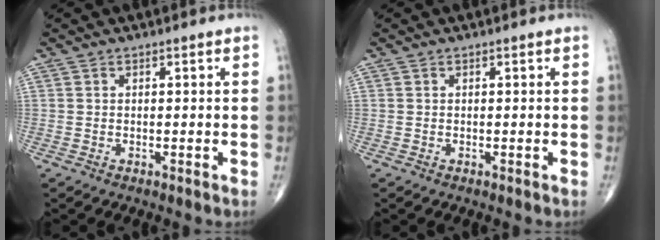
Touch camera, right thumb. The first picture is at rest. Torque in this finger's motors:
{"motor_torque": [-0.43, 0.16, -0.15, -0.04, 0.00]}